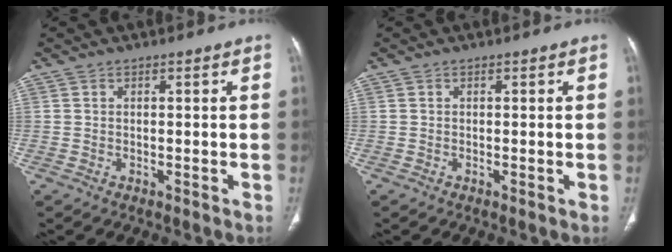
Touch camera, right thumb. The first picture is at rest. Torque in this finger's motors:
{"motor_torque": [0.24, 0.55, 0.17, -0.01, 0.11]}